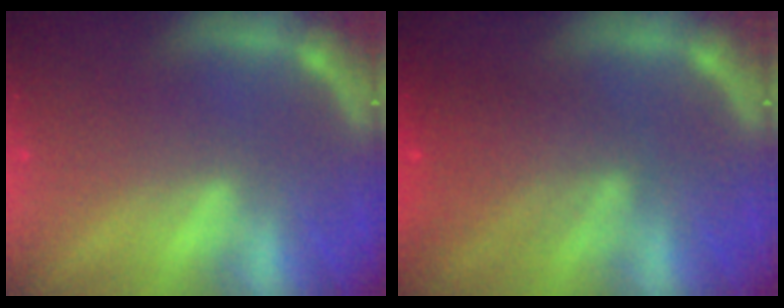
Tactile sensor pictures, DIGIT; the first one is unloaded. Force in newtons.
{"total": 4.5}